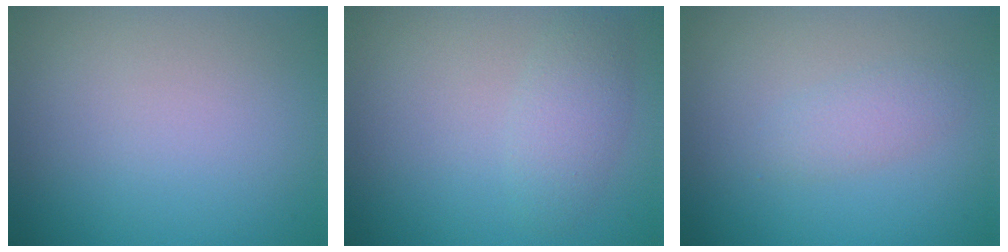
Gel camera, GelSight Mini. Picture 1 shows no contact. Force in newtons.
{"total": 2.2, "press": 2.2, "slide": 0.0}
{"total": 1.6, "press": 1.6, "slide": 0.0}